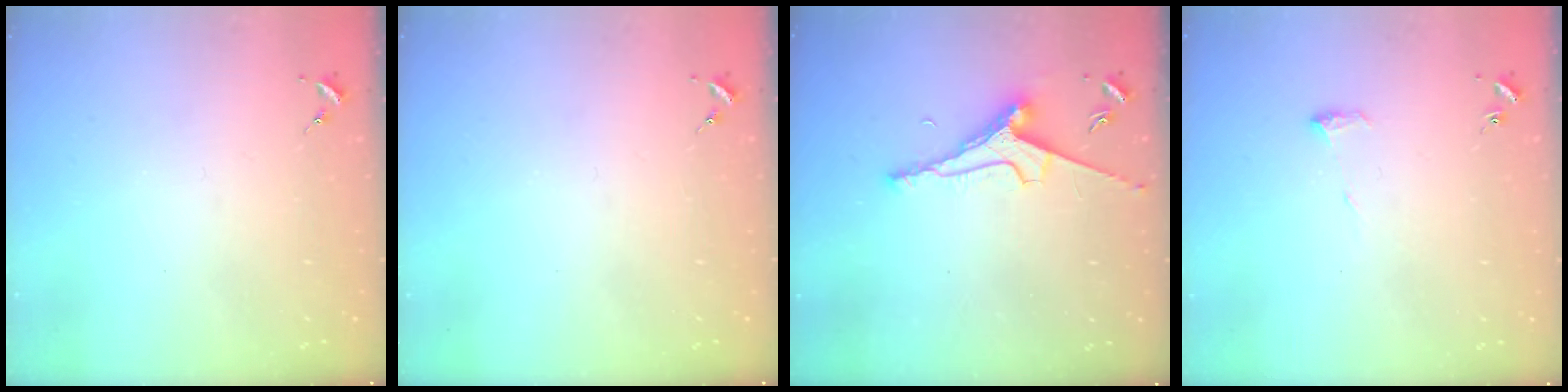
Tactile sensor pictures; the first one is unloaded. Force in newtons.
{"total": 0.0}
{"total": 8.0, "press": 7.9, "slide": 1.1}
{"total": 5.5, "press": 5.4, "slide": 0.7}